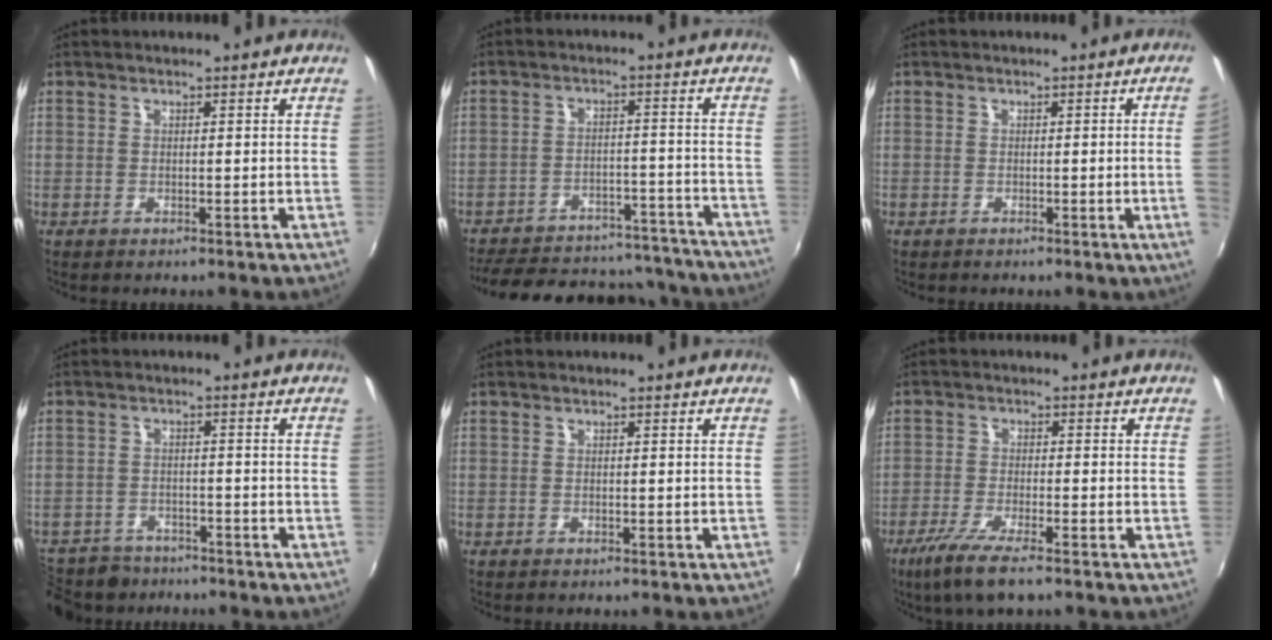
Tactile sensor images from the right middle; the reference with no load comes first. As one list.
[{"total": 25.2, "force": [-22.0, 9.0, 8.4], "torque": [-0.177, 0.040, -0.266]}, {"total": 3.4, "force": [0.0, -1.8, 2.9], "torque": [-0.046, -0.012, 0.005]}, {"total": 11.9, "force": [-9.3, 6.4, 3.6], "torque": [-0.113, -0.005, -0.150]}, {"total": 0.0}, {"total": 7.9, "force": [-5.3, 0.9, 5.7], "torque": [-0.135, -0.027, -0.098]}]